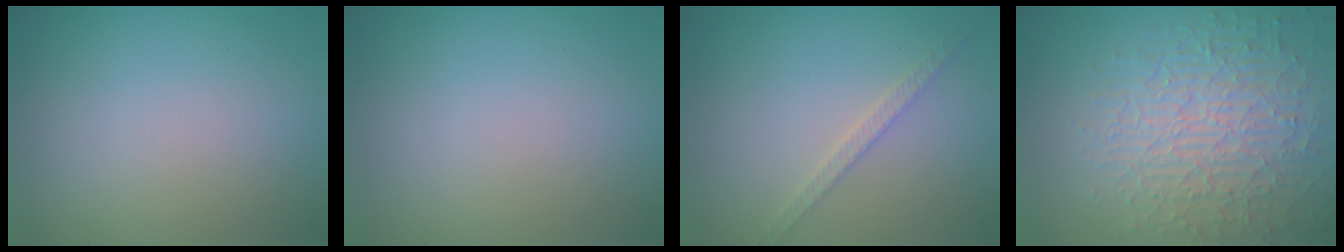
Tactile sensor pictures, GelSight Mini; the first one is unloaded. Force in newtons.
{"total": 0.0}
{"total": 1.7, "press": 1.7, "slide": 0.2}
{"total": 7.5, "press": 5.4, "slide": 5.1}